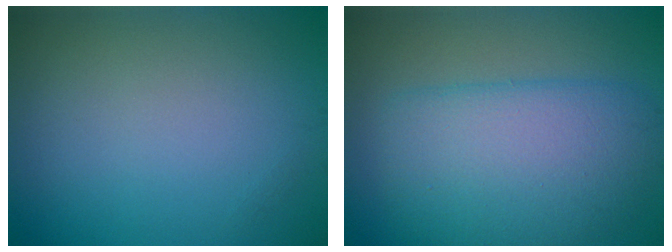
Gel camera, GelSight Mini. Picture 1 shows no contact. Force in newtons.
{"total": 7.0, "press": 7.0, "slide": 0.3}